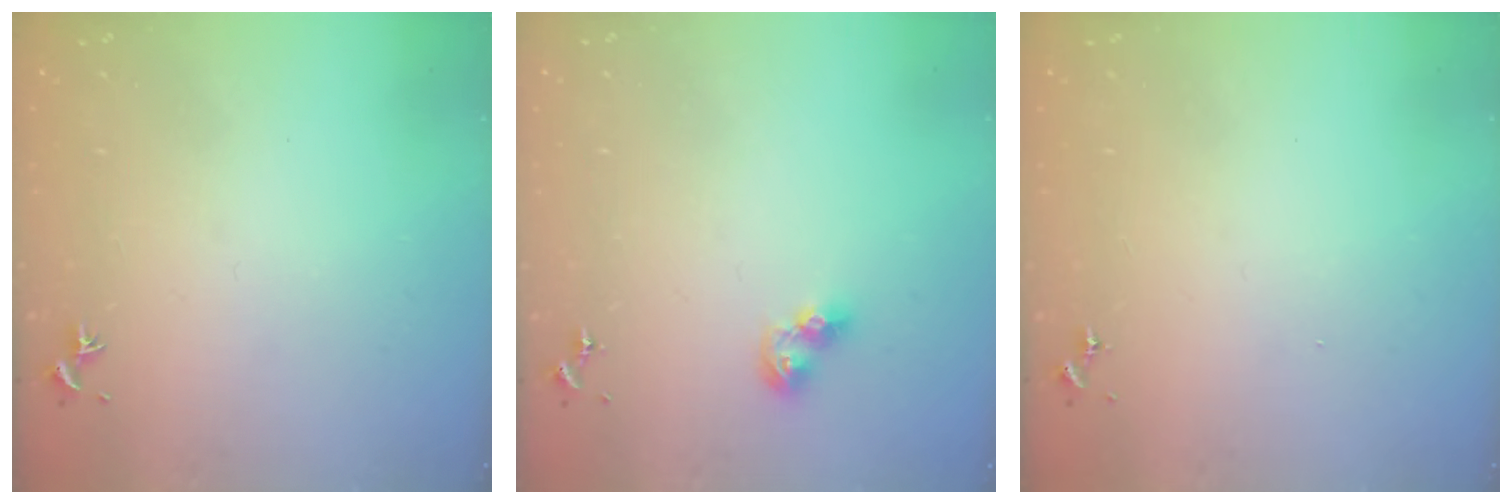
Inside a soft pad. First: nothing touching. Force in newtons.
{"total": 7.9, "press": 7.9, "slide": 0.9}
{"total": 0.0}